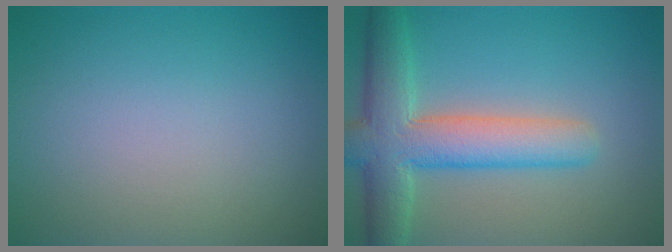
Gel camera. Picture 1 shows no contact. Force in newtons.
{"total": 7.4, "press": 7.4, "slide": 0.7}